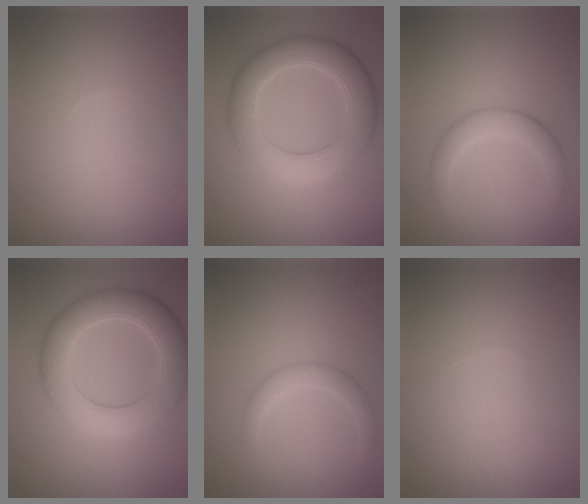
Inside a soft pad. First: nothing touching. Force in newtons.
{"total": 6.8, "press": 6.8, "slide": 0.1}
{"total": 2.7, "press": 2.7, "slide": 0.1}
{"total": 7.2, "press": 7.2, "slide": 0.4}
{"total": 1.9, "press": 1.9, "slide": 0.1}
{"total": 0.0}